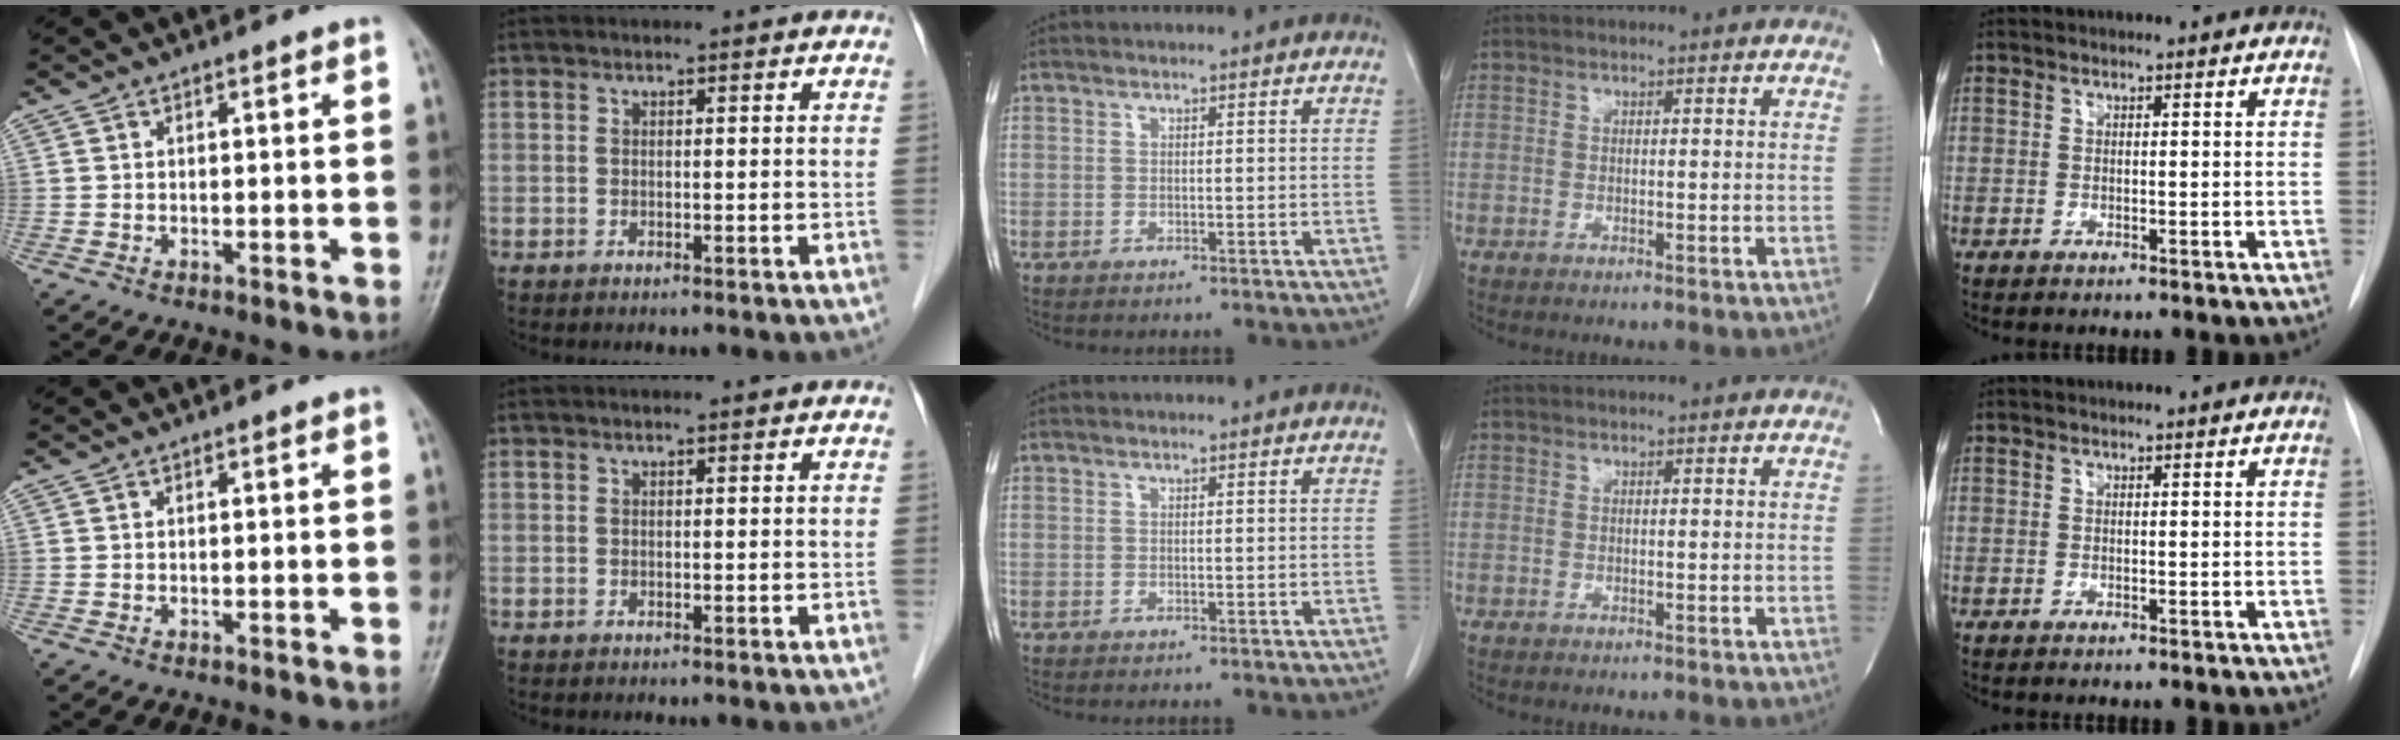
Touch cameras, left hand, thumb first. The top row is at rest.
{}